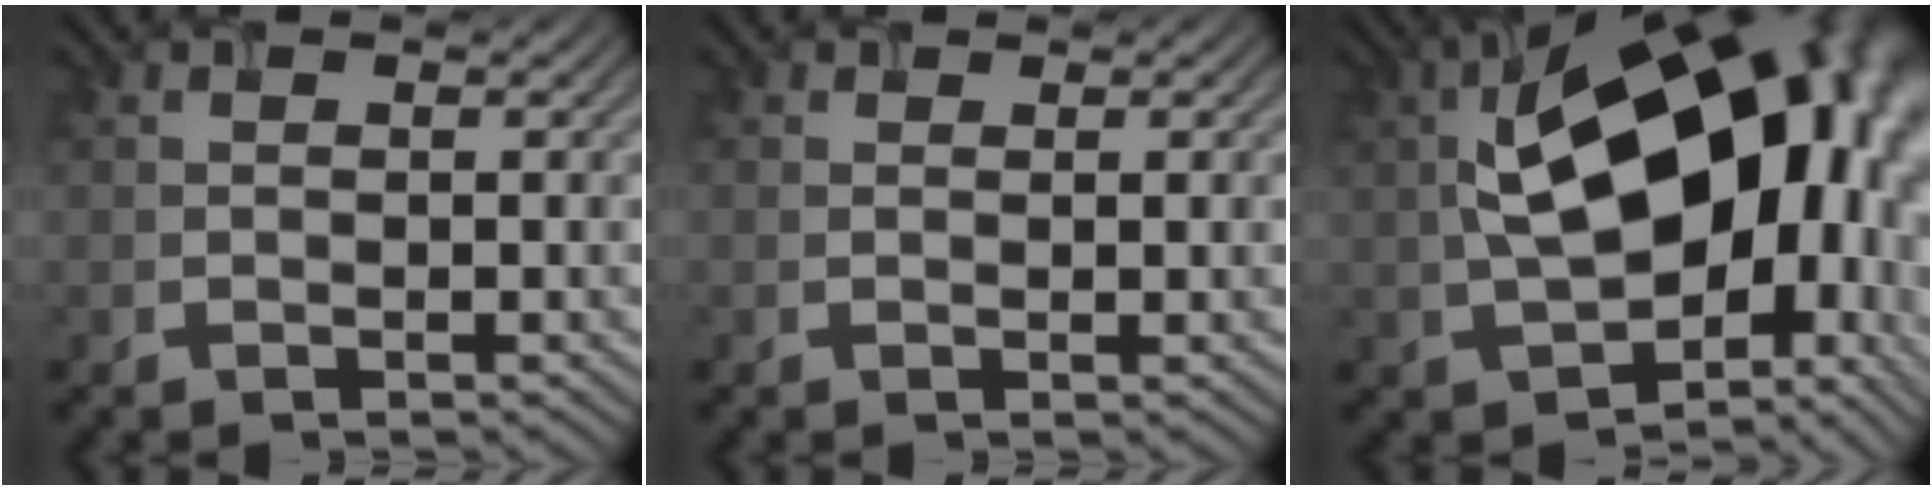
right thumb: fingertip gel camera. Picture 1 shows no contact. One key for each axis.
{"total": 0.0}
{"total": 20.9, "fx": 2.0, "fy": 12.6, "fz": 16.6, "tx": -0.260, "ty": -0.019, "tz": 0.063}